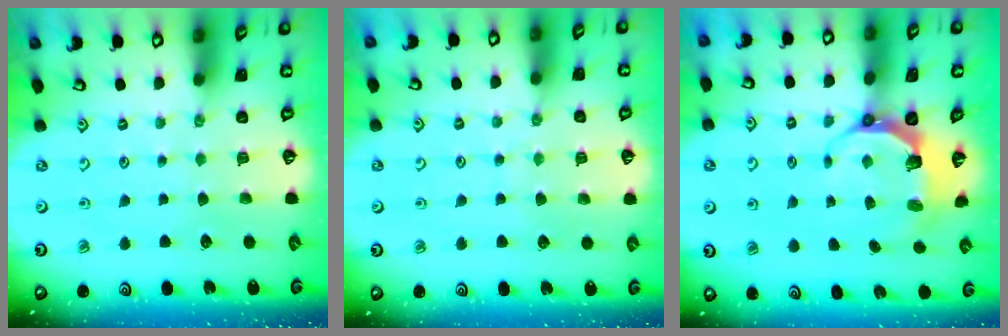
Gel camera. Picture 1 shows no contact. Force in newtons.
{"total": 4.6, "press": 4.5, "slide": 0.6}
{"total": 7.2, "press": 6.0, "slide": 4.1}